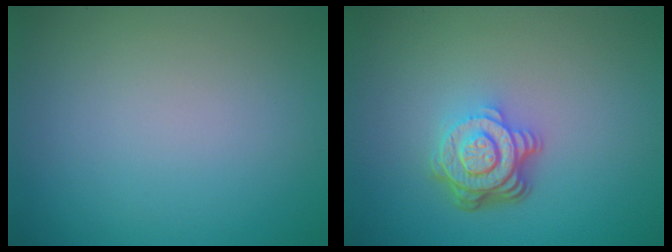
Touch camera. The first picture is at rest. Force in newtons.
{"total": 4.9, "press": 3.5, "slide": 3.4}